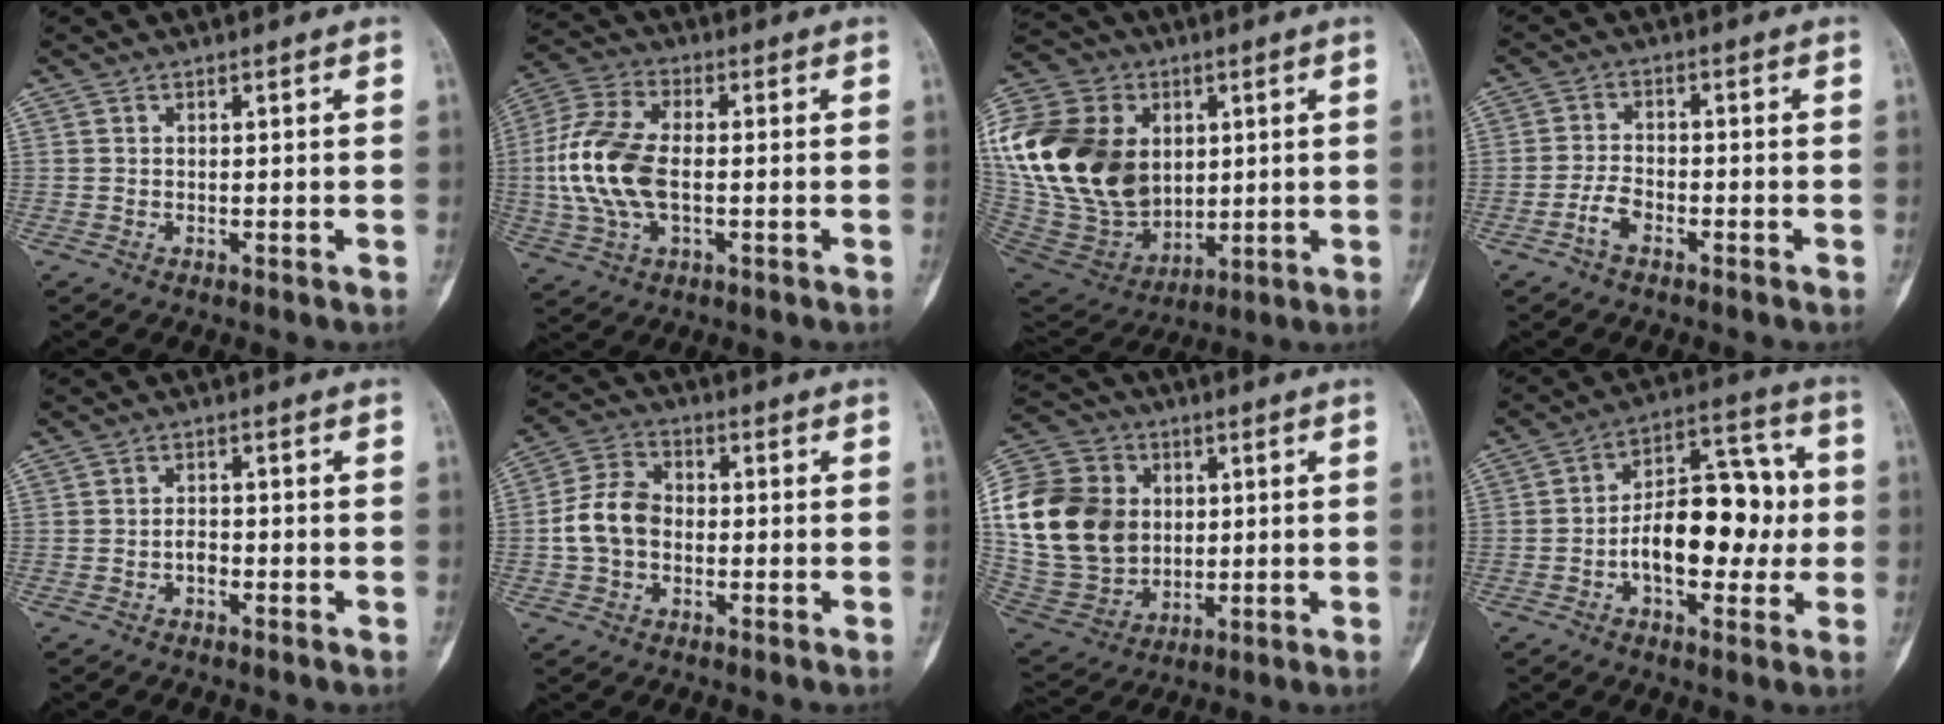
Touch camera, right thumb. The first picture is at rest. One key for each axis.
{"total": 14.3, "fx": -0.8, "fy": 7.8, "fz": 11.9, "tx": -0.264, "ty": 0.014, "tz": -0.018}
{"total": 31.0, "fx": 5.1, "fy": 22.6, "fz": 20.6, "tx": -0.431, "ty": 0.013, "tz": 0.113}
{"total": 3.7, "fx": -2.3, "fy": 1.9, "fz": 2.3, "tx": -0.042, "ty": 0.017, "tz": -0.046}
{"total": 1.7, "fx": -0.8, "fy": 1.0, "fz": 1.1, "tx": -0.010, "ty": 0.007, "tz": -0.019}
{"total": 8.6, "fx": -1.1, "fy": 6.4, "fz": 5.6, "tx": -0.101, "ty": 0.028, "tz": -0.029}
{"total": 23.9, "fx": 2.5, "fy": 19.1, "fz": 14.2, "tx": -0.282, "ty": 0.014, "tz": 0.060}
{"total": 16.0, "fx": -1.6, "fy": 9.0, "fz": 13.1, "tx": -0.169, "ty": 0.041, "tz": -0.031}